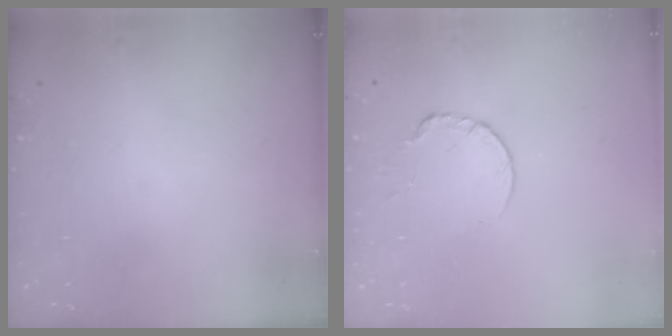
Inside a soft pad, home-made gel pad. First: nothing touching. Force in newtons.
{"total": 5.9, "press": 5.9, "slide": 0.5}